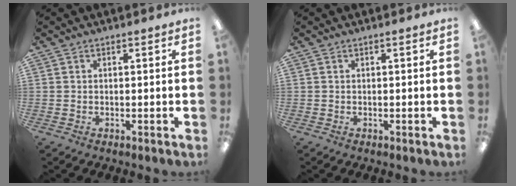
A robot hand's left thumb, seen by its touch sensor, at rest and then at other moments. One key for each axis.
{"total": 0.0}